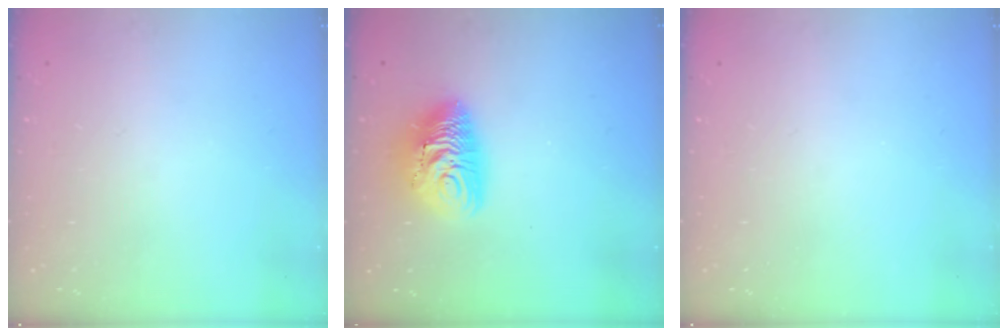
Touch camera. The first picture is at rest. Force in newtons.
{"total": 11.9, "press": 11.9, "slide": 0.9}
{"total": 0.0}